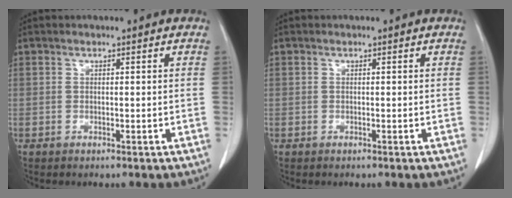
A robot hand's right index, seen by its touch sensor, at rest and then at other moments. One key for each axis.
{"total": 0.0}